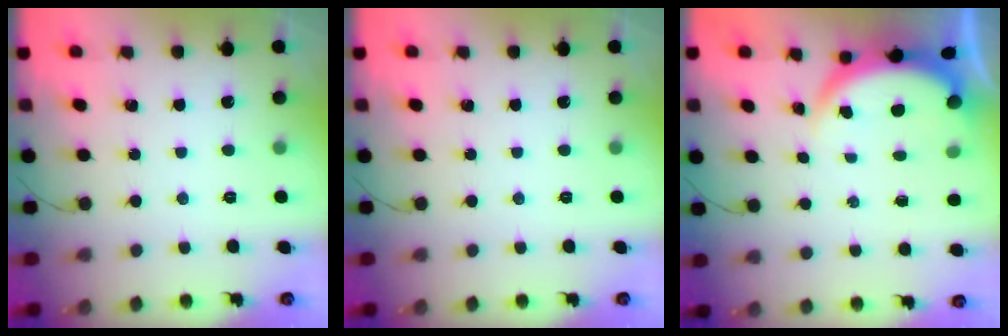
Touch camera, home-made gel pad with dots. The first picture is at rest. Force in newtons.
{"total": 0.0}
{"total": 3.8, "press": 3.8, "slide": 0.1}